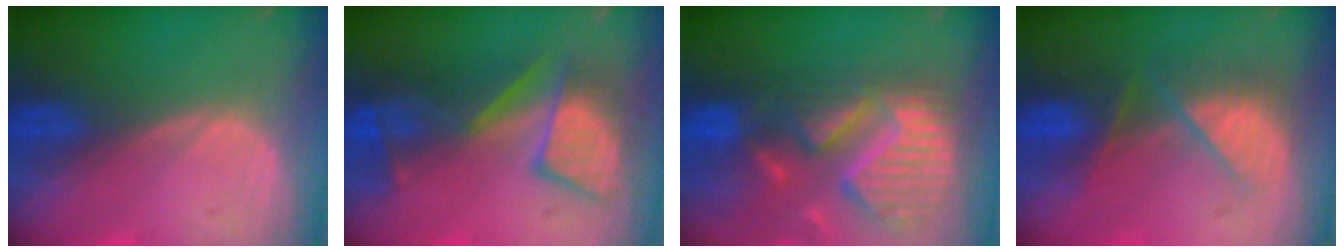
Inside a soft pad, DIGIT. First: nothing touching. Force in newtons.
{"total": 9.1, "press": 9.0, "slide": 1.2}
{"total": 13.7, "press": 11.6, "slide": 7.4}
{"total": 7.2, "press": 7.0, "slide": 1.6}